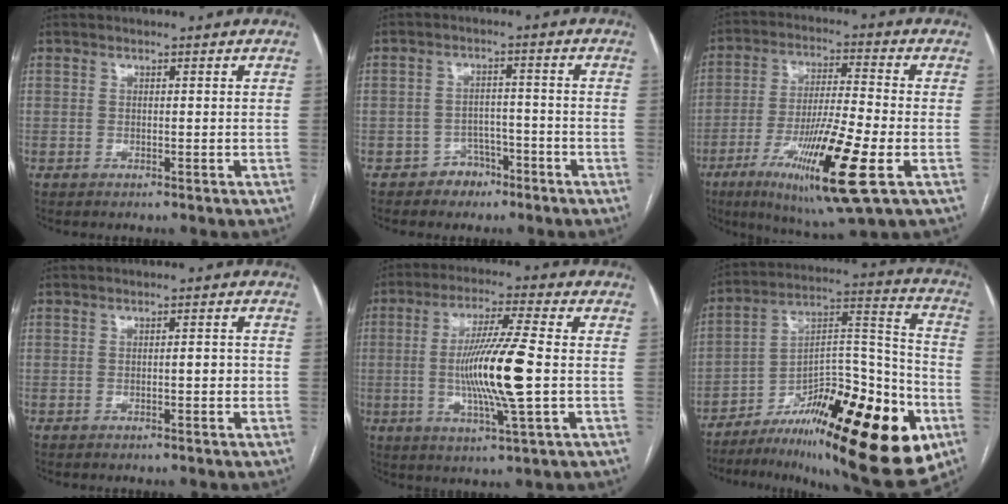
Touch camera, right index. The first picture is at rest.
{"total": 4.1, "force": [-2.6, 3.2, 0.3], "torque": [0.003, 0.015, -0.036]}
{"total": 17.1, "force": [-6.6, 1.4, 15.7], "torque": [-0.285, -0.028, -0.110]}
{"total": 1.8, "force": [-0.5, 0.5, 1.6], "torque": [-0.020, 0.004, -0.008]}
{"total": 13.0, "force": [-1.0, 0.0, 13.0], "torque": [-0.247, -0.007, -0.022]}
{"total": 28.6, "force": [-14.6, 7.4, 23.4], "torque": [-0.295, 0.016, -0.218]}